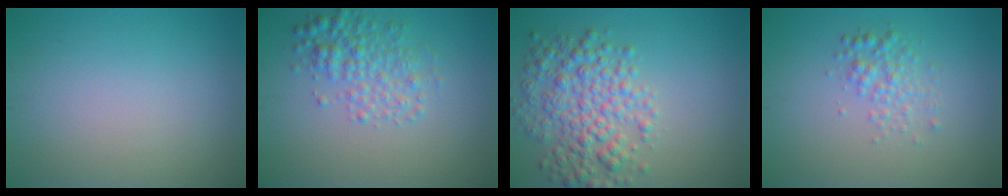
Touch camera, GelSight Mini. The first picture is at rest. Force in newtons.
{"total": 3.3, "press": 3.3, "slide": 0.1}
{"total": 5.7, "press": 5.7, "slide": 0.2}
{"total": 2.1, "press": 2.1, "slide": 0.0}